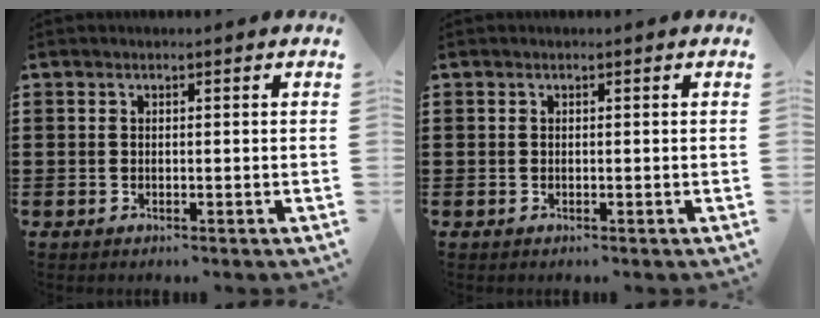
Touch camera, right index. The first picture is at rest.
{"total": 0.0}